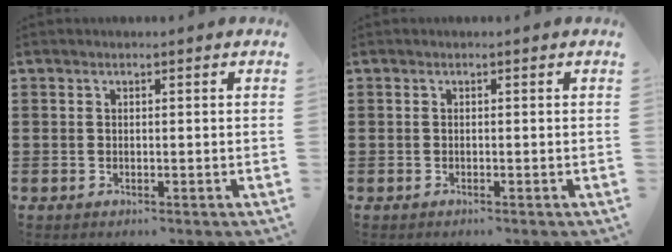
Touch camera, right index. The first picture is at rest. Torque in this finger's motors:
{"motor_torque": [-1.02, 1.12, -1.05, -0.21]}